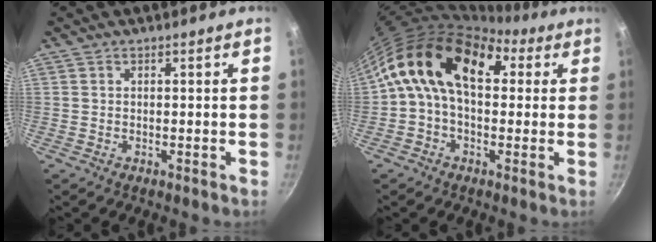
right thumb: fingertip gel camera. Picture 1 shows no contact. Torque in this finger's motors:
{"motor_torque": [0.30, 1.04, 1.17, -0.87, 0.50]}